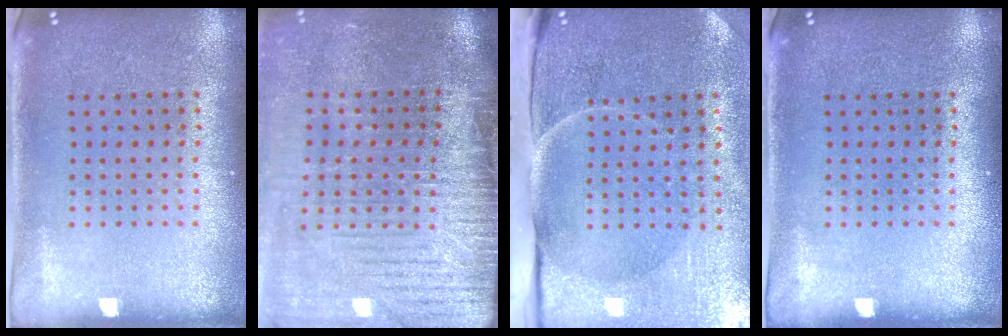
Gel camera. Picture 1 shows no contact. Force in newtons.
{"total": 4.4, "press": 3.8, "slide": 2.2}
{"total": 5.0, "press": 3.9, "slide": 3.1}
{"total": 0.0}